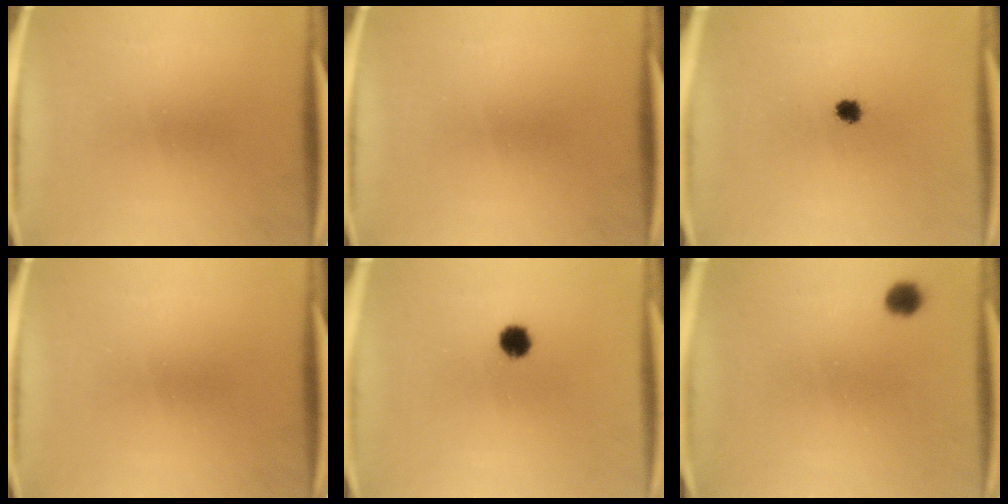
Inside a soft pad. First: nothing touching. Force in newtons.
{"total": 0.0}
{"total": 2.4}
{"total": 0.0}
{"total": 3.8}
{"total": 2.6}